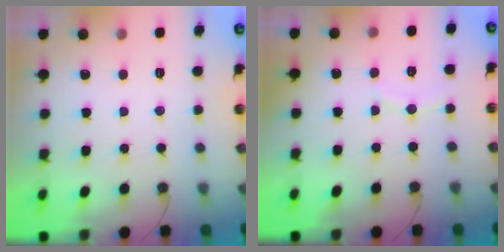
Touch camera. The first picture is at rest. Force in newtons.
{"total": 4.5, "press": 4.5, "slide": 0.4}